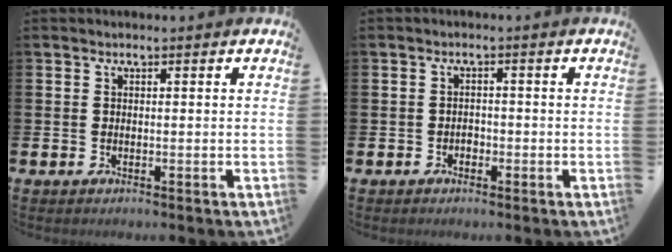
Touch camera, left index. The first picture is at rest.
{"total": 1.3, "force": [-0.8, 1.1, 0.2], "torque": [-0.006, 0.002, -0.018]}